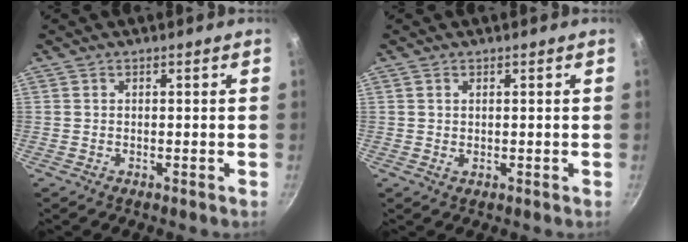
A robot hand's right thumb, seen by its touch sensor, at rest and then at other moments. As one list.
[{"total": 0.6, "force": [0.3, 0.3, 0.4], "torque": [-0.007, -0.003, 0.005]}]